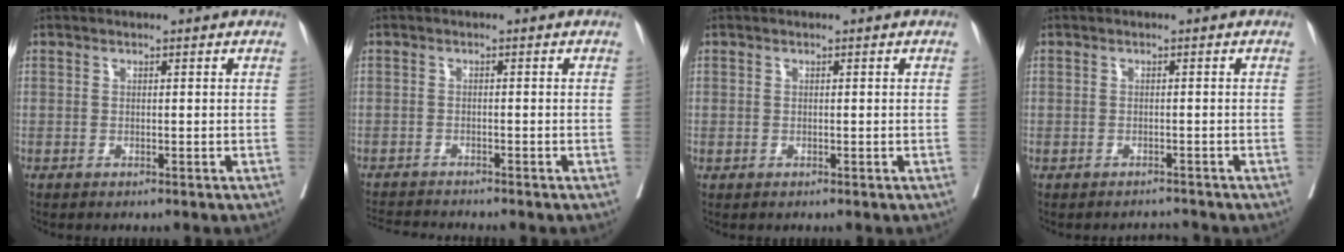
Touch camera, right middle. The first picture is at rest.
{"total": 5.9, "force": [-5.8, -0.3, 1.4], "torque": [-0.020, -0.013, -0.096]}
{"total": 0.0}
{"total": 1.8, "force": [-1.8, -0.3, -0.3], "torque": [0.008, -0.007, -0.024]}